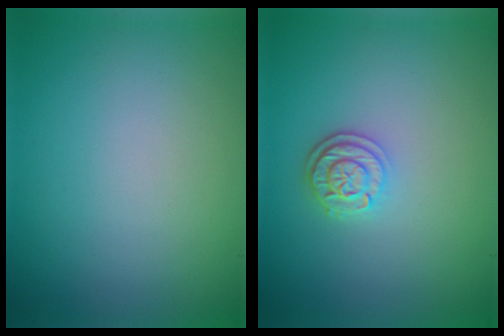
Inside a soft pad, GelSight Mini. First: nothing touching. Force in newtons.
{"total": 2.6, "press": 2.2, "slide": 1.4}